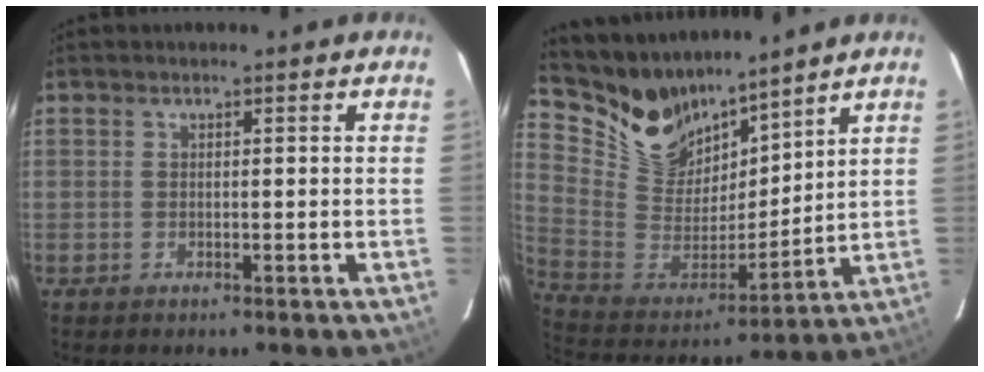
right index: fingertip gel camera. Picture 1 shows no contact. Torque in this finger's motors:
{"motor_torque": [-0.15, 0.78, 0.08, 0.00]}